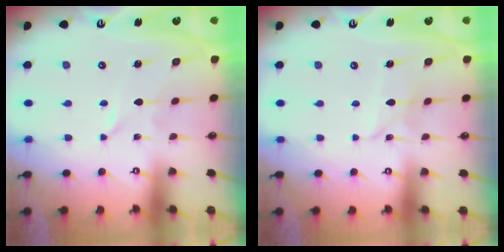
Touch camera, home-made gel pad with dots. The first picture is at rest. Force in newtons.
{"total": 3.9, "press": 3.9, "slide": 0.3}